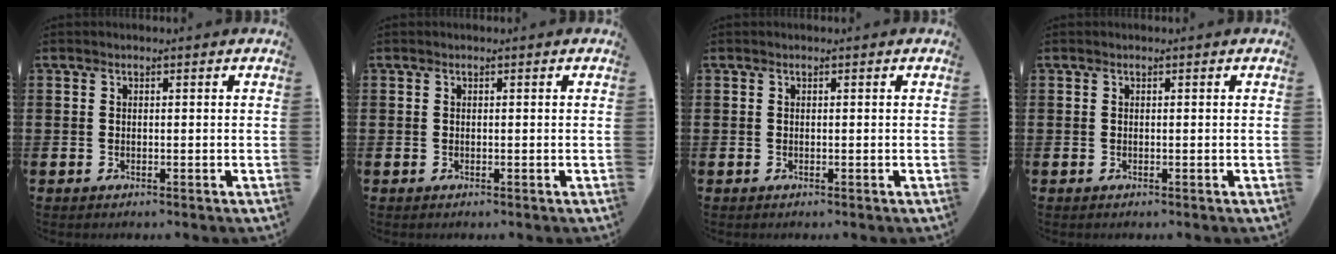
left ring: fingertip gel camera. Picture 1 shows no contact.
{"total": 0.0}
{"total": 0.0}
{"total": 0.0}